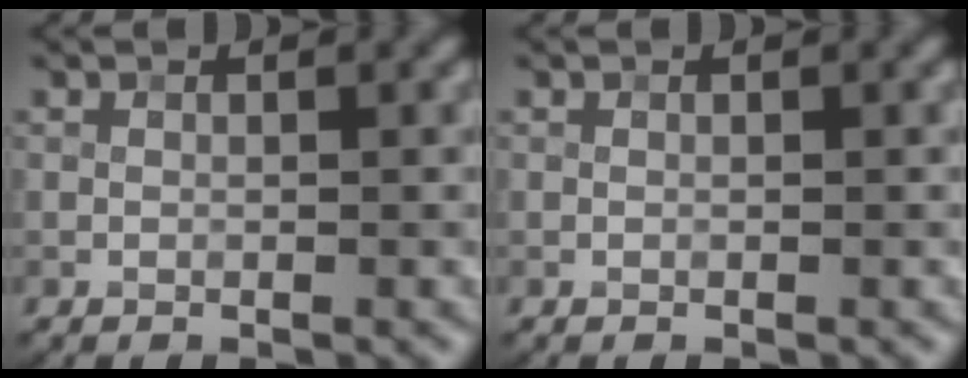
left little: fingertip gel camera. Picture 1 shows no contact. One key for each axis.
{"total": 0.0}